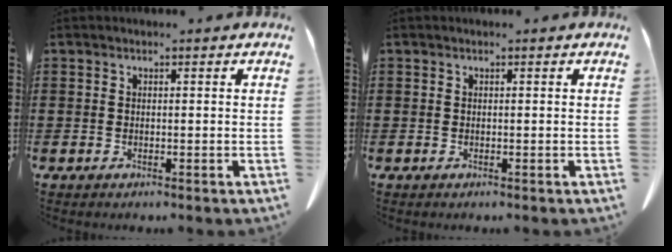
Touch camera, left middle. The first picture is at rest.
{"total": 0.0}